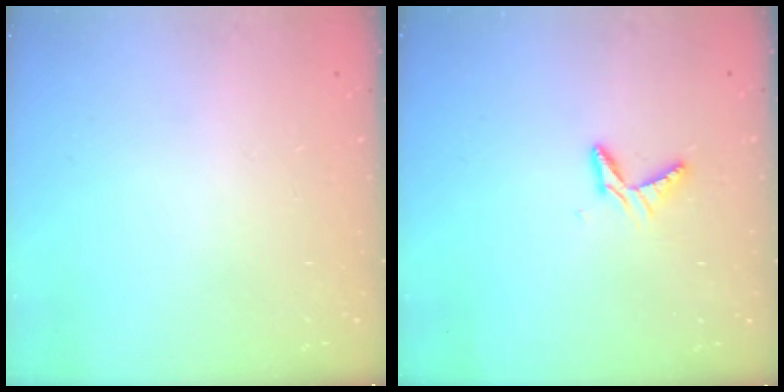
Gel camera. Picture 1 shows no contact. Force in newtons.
{"total": 4.6, "press": 4.6, "slide": 0.4}